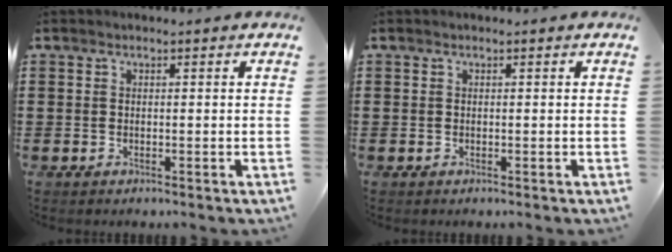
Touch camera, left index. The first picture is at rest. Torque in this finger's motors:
{"motor_torque": [0.04, 0.05, 0.00, 0.00]}